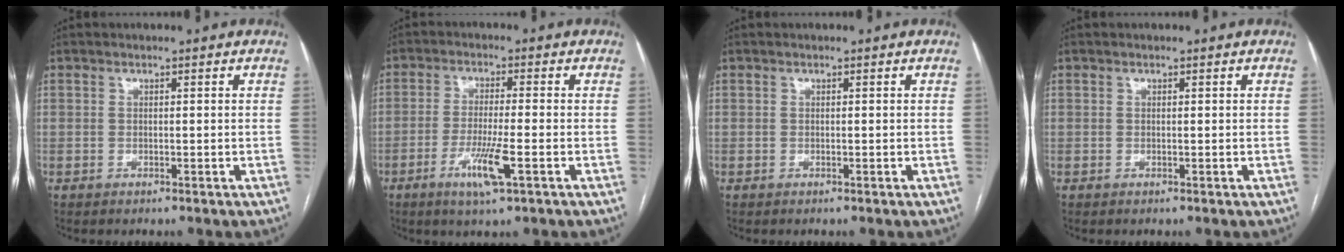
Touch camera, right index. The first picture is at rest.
{"total": 6.8, "force": [-2.9, 0.1, 6.1], "torque": [-0.119, -0.014, -0.052]}
{"total": 0.0}
{"total": 0.0}